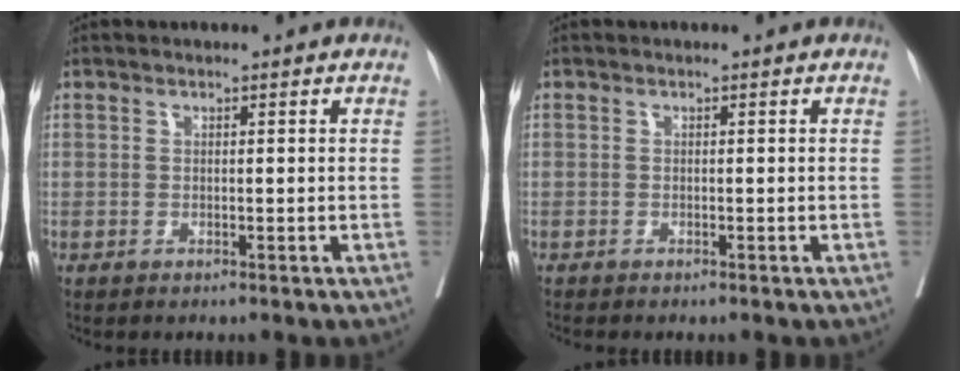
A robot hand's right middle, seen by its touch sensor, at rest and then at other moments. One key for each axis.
{"total": 0.5, "fx": -0.5, "fy": 0.0, "fz": 0.1, "tx": -0.004, "ty": -0.002, "tz": -0.013}